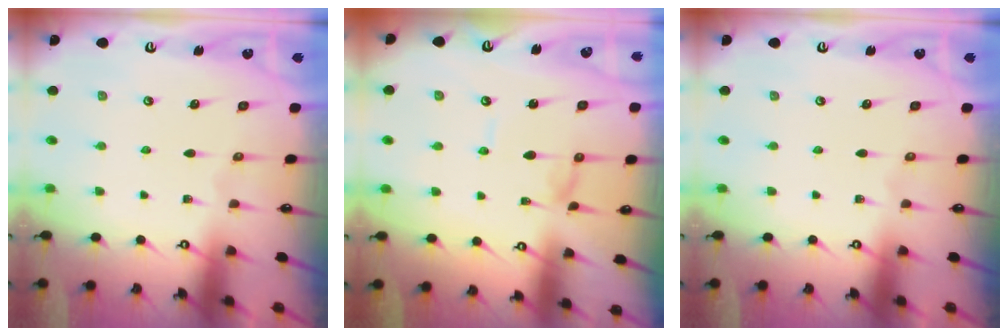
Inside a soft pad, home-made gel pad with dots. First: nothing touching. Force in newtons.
{"total": 0.0}
{"total": 0.0}